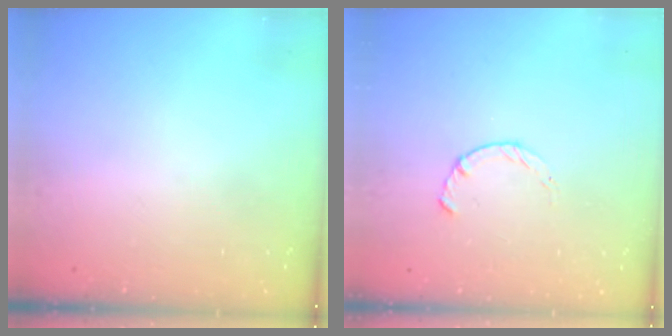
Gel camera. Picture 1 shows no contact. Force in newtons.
{"total": 2.2, "press": 2.2, "slide": 0.4}